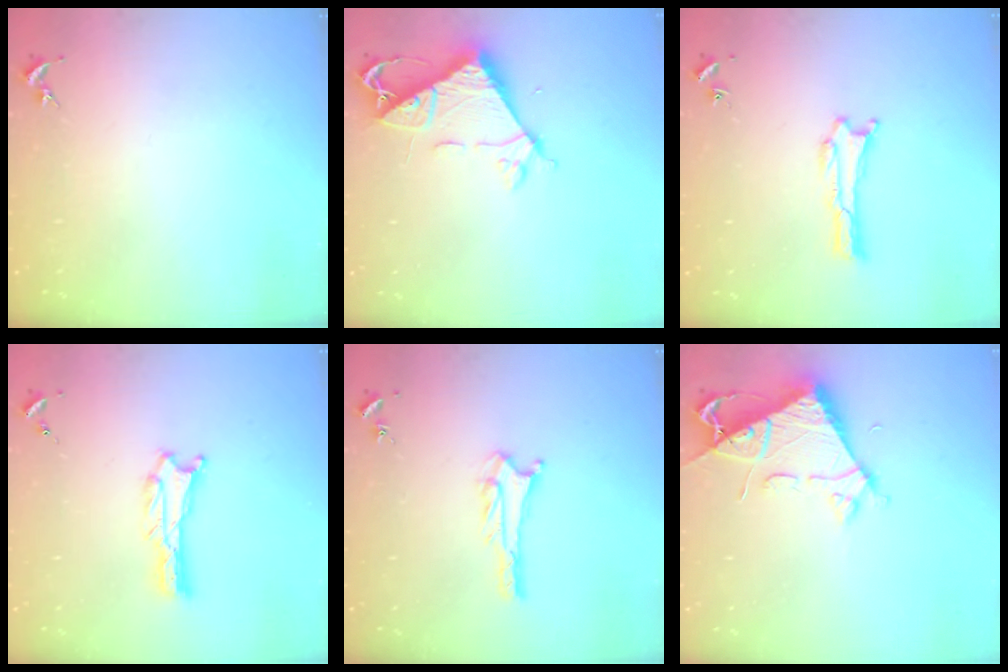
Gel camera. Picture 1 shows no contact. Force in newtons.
{"total": 7.5, "press": 7.5, "slide": 0.1}
{"total": 0.0}
{"total": 0.7, "press": 0.7, "slide": 0.1}
{"total": 2.8, "press": 2.8, "slide": 0.2}
{"total": 6.6, "press": 6.5, "slide": 0.6}